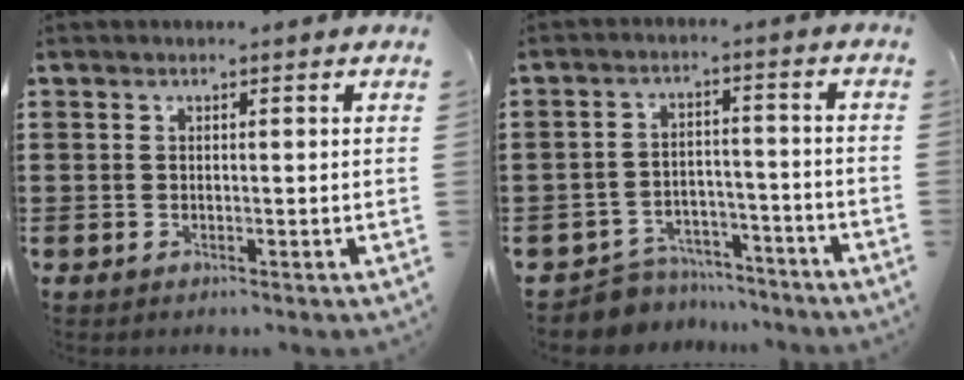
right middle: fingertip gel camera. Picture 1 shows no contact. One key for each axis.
{"total": 5.6, "fx": -5.5, "fy": 1.0, "fz": 0.0, "tx": -0.002, "ty": 0.017, "tz": -0.112}